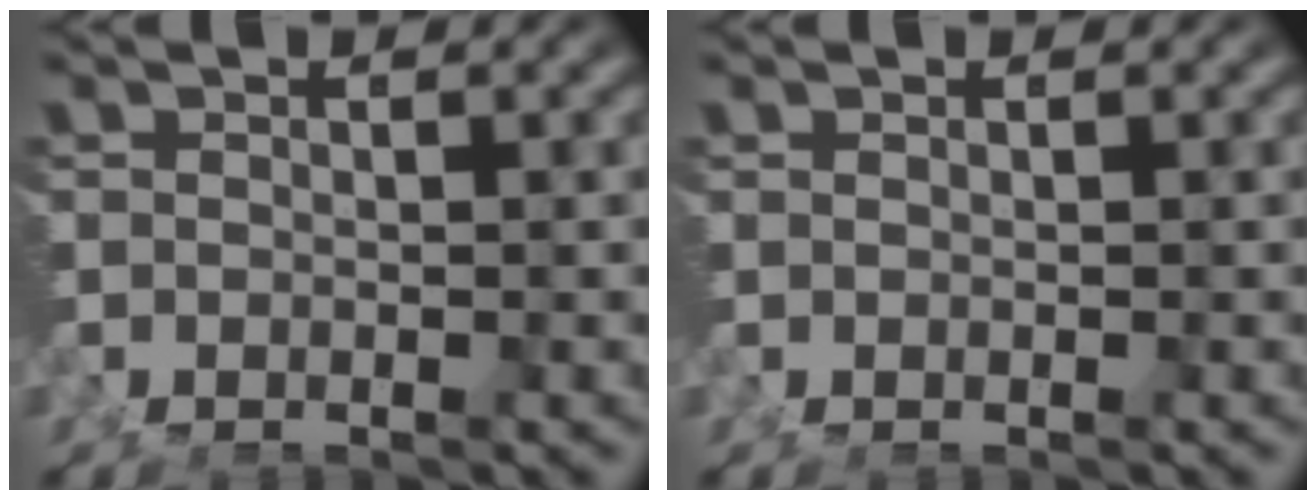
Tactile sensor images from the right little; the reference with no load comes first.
{"total": 0.0}